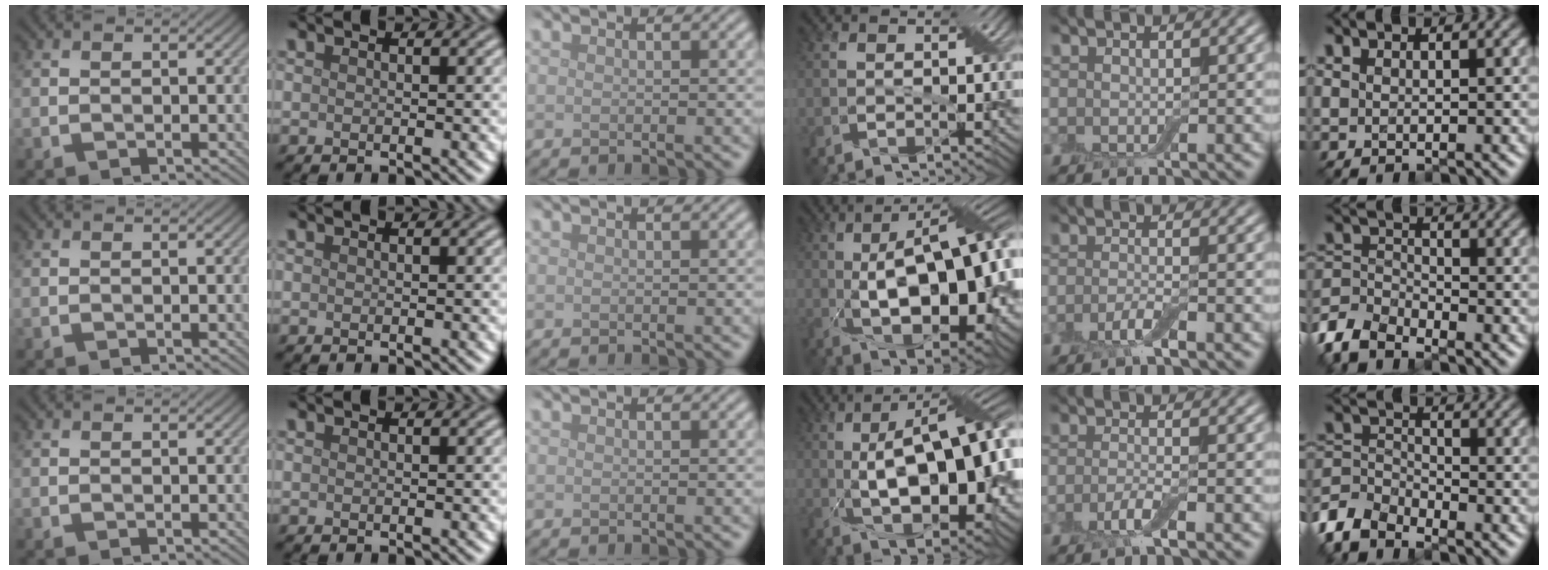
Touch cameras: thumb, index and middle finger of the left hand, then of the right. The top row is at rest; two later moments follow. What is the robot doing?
{"motion": "pour", "object": "bowl"}